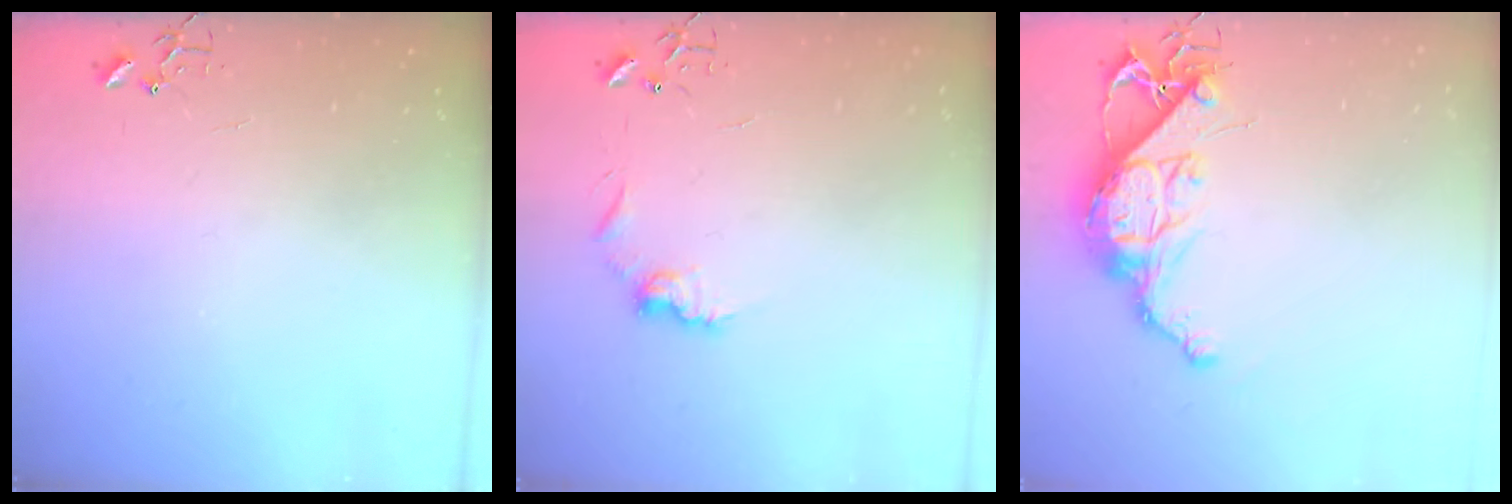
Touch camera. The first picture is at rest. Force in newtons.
{"total": 7.8, "press": 7.8, "slide": 0.4}
{"total": 12.8, "press": 12.7, "slide": 1.0}